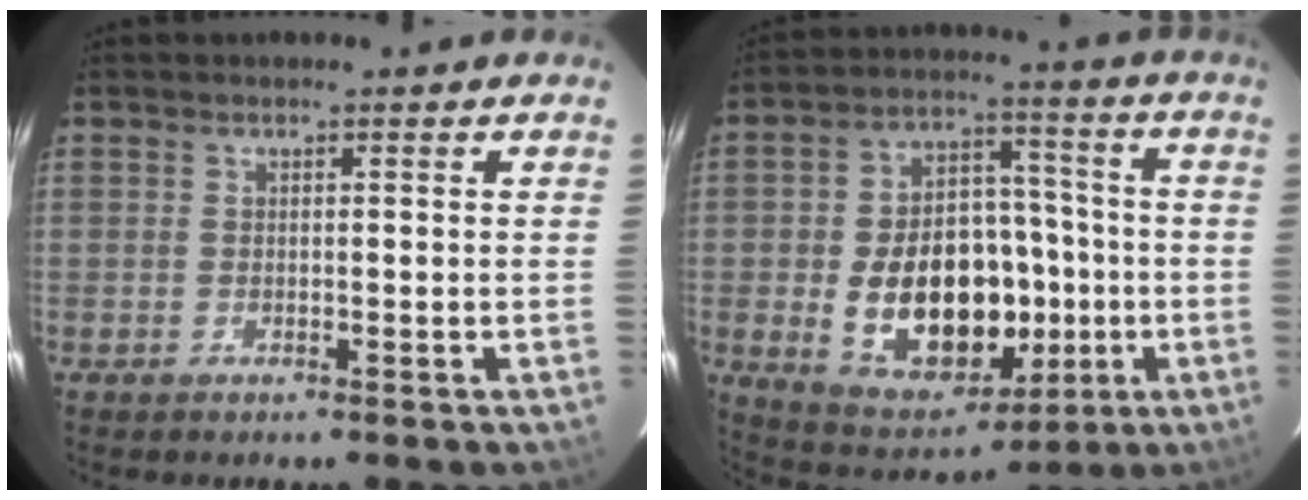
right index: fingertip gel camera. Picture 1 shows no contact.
{"total": 20.2, "force": [-3.7, 13.3, 14.7], "torque": [-0.287, 0.021, -0.032]}